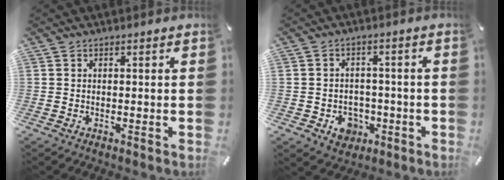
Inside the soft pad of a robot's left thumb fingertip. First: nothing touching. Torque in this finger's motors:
{"motor_torque": [-0.21, 0.37, -0.13, 0.26, 0.02]}